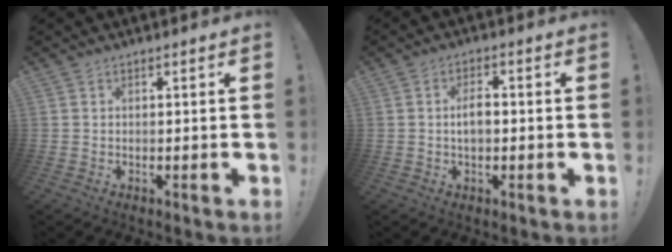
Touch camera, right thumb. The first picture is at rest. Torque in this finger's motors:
{"motor_torque": [-0.09, 0.15, 0.25, 0.02, -0.03]}